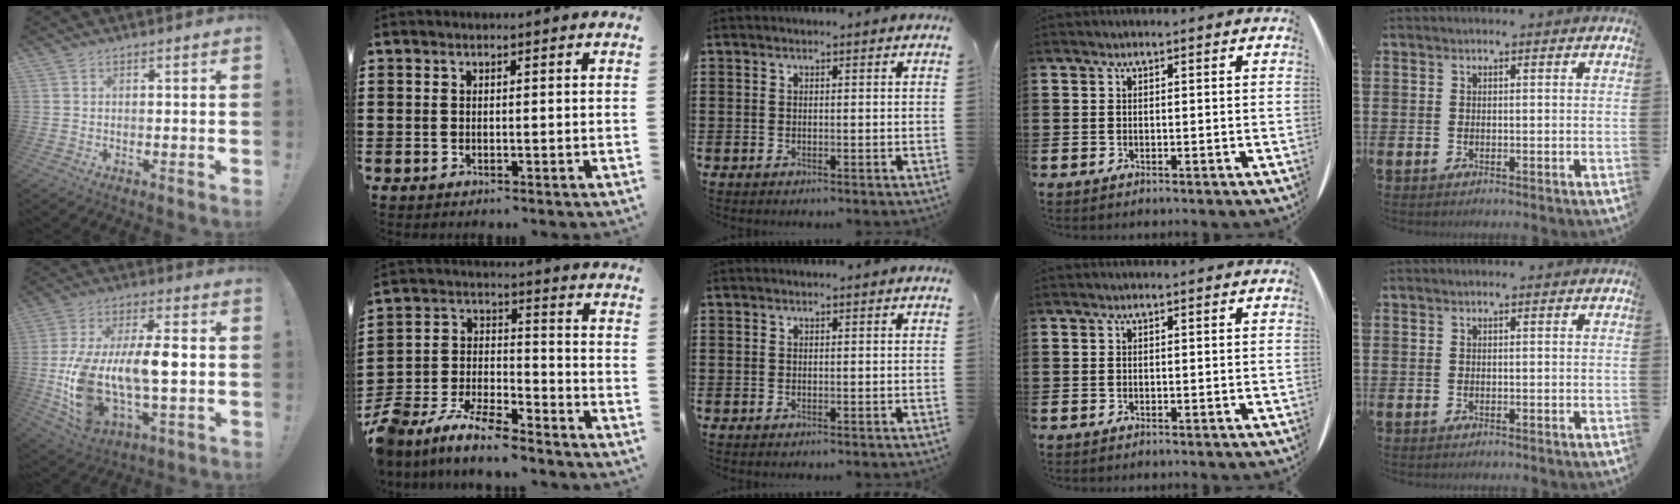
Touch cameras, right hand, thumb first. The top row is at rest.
{"thumb": {"total": 20.2, "force": [-2.0, 9.8, 17.6], "torque": [-0.354, -0.006, -0.024]}, "index": {"total": 7.6, "force": [-7.1, 1.6, 2.2], "torque": [-0.061, 0.002, -0.143]}}